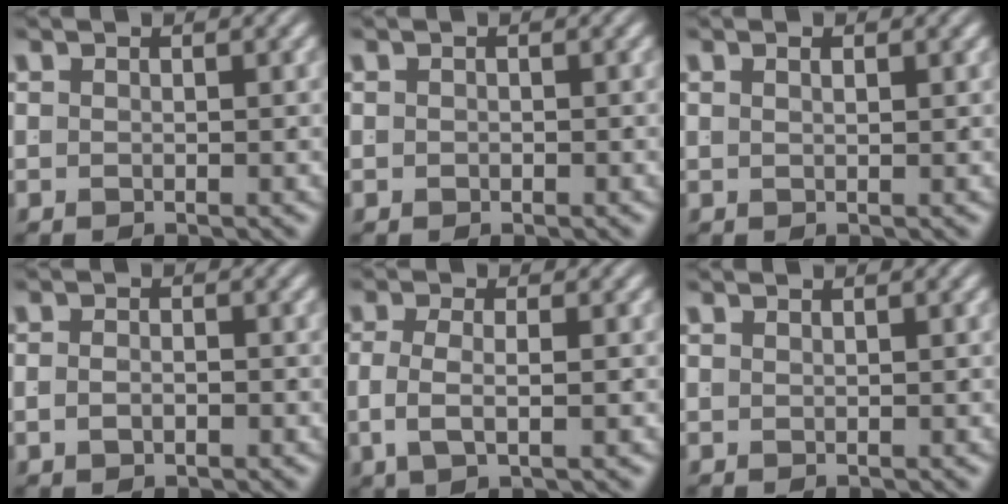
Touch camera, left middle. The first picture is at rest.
{"total": 0.0}
{"total": 1.1, "force": [0.3, -0.9, 0.5], "torque": [0.002, -0.004, 0.009]}
{"total": 1.2, "force": [-0.7, 0.3, 0.9], "torque": [-0.014, -0.005, -0.009]}
{"total": 2.8, "force": [-0.4, 0.7, 2.7], "torque": [-0.053, -0.011, 0.001]}
{"total": 0.9, "force": [0.3, -0.9, 0.0], "torque": [0.010, -0.001, 0.009]}